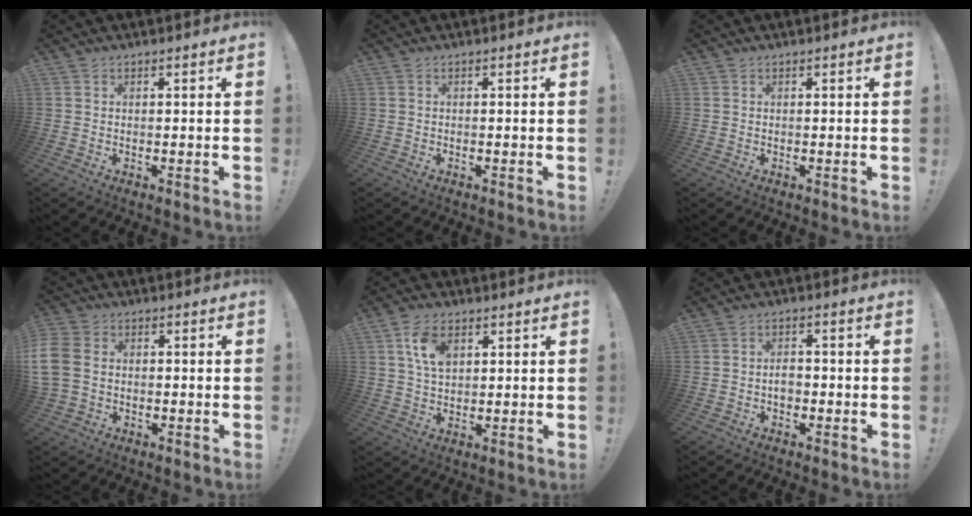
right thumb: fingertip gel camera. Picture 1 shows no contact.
{"total": 0.0}
{"total": 0.0}
{"total": 8.5, "force": [-1.1, 6.7, 5.2], "torque": [-0.112, 0.007, -0.016]}
{"total": 8.1, "force": [3.3, 5.1, 5.4], "torque": [-0.094, 0.001, 0.063]}
{"total": 3.4, "force": [-1.3, 2.1, 2.2], "torque": [-0.026, 0.001, -0.028]}